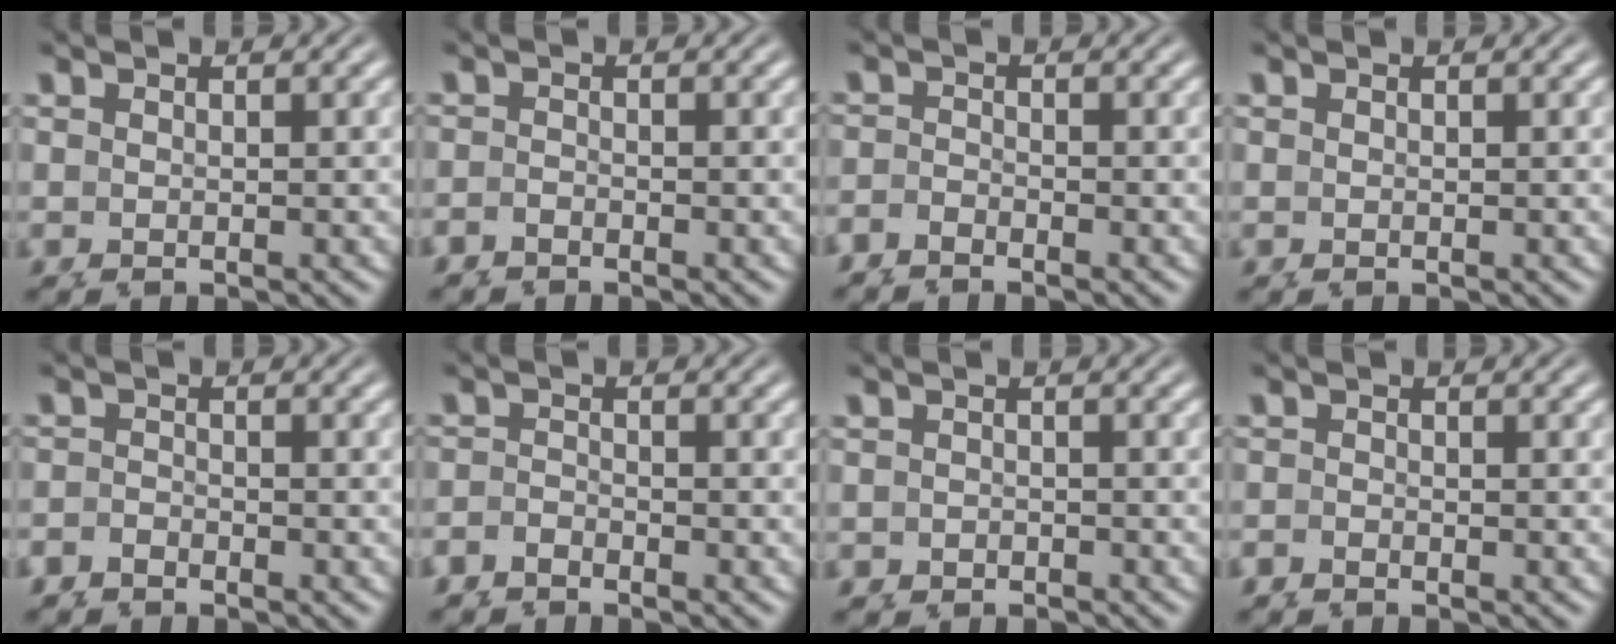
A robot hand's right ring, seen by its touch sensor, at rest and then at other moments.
{"total": 0.8, "force": [-0.8, -0.1, -0.3], "torque": [0.012, 0.002, -0.017]}
{"total": 1.2, "force": [-1.2, 0.0, -0.1], "torque": [0.006, -0.002, -0.023]}
{"total": 0.0}
{"total": 1.1, "force": [-1.0, 0.0, -0.4], "torque": [0.011, -0.003, -0.020]}
{"total": 1.3, "force": [-1.3, 0.1, -0.3], "torque": [0.008, -0.003, -0.024]}
{"total": 1.0, "force": [-0.8, 0.1, -0.6], "torque": [0.016, 0.001, -0.014]}
{"total": 0.7, "force": [-0.7, -0.1, -0.2], "torque": [0.011, 0.004, -0.016]}